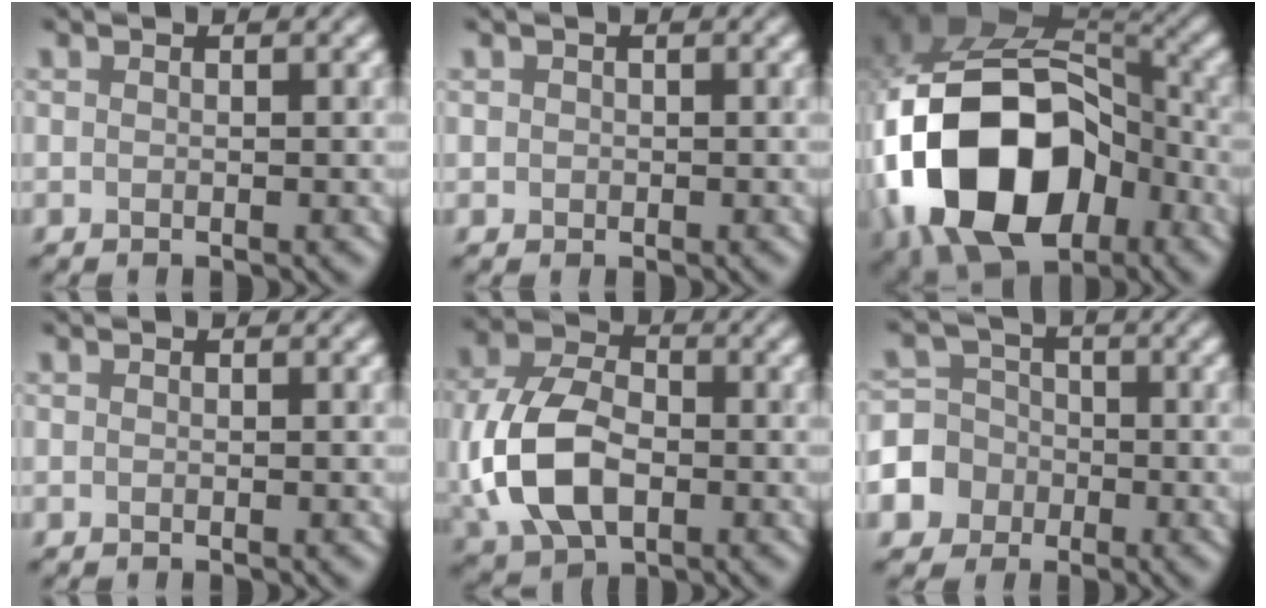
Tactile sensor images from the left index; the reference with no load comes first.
{"total": 0.7, "force": [0.1, 0.7, 0.1], "torque": [0.006, -0.002, -0.001]}
{"total": 18.6, "force": [-5.2, 12.7, 12.6], "torque": [-0.245, -0.024, -0.080]}
{"total": 0.0}
{"total": 9.3, "force": [-1.8, 6.3, 6.6], "torque": [-0.158, -0.006, -0.043]}
{"total": 7.5, "force": [-2.9, 6.8, 1.3], "torque": [-0.030, -0.007, -0.074]}